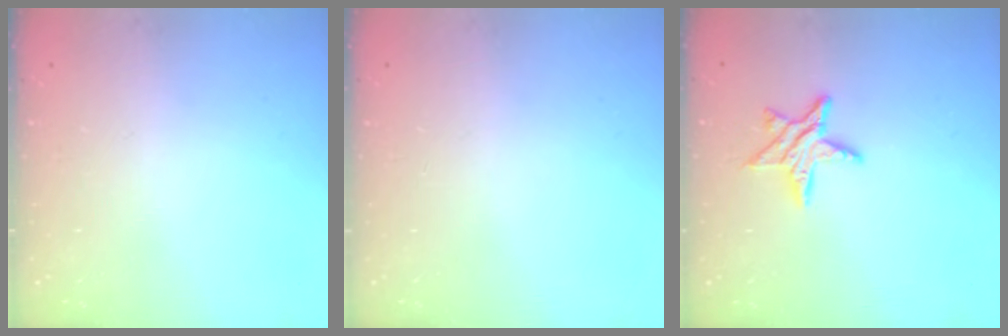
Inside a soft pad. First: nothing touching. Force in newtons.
{"total": 0.0}
{"total": 8.9, "press": 8.9, "slide": 0.5}